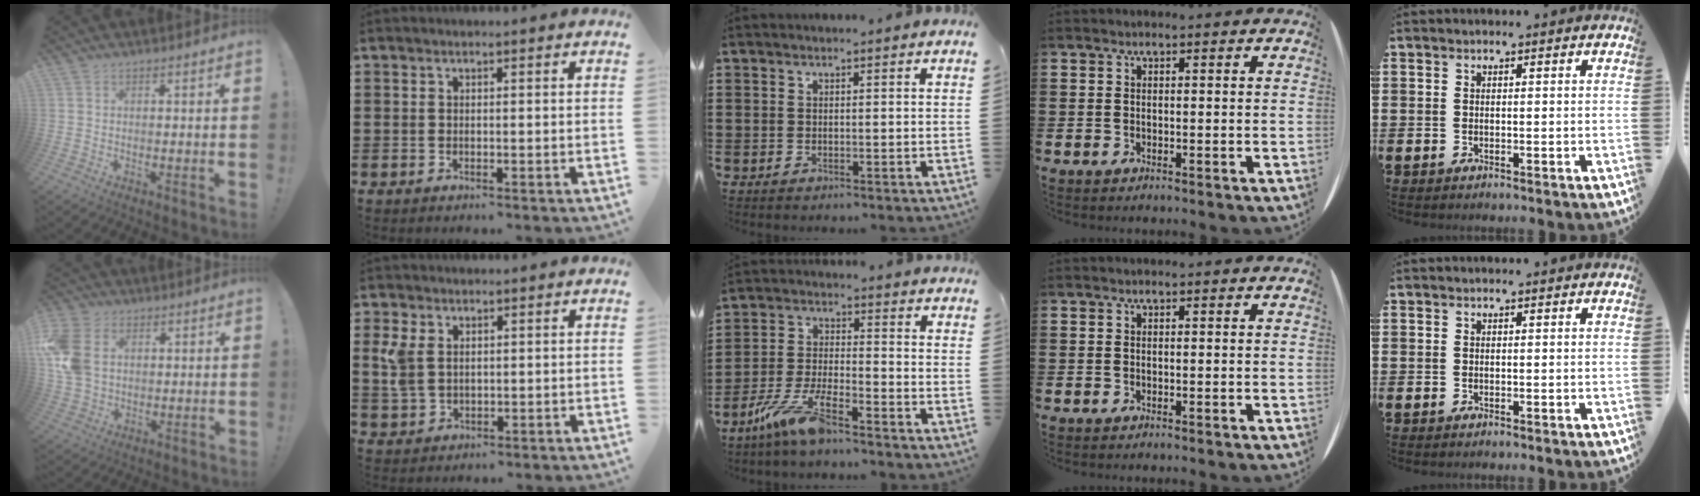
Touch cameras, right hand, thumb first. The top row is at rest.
{"thumb": {"total": 13.3, "force": [2.9, 9.8, 8.5], "torque": [-0.183, -0.002, 0.058]}, "index": {"total": 4.3, "force": [1.4, 2.9, 2.8], "torque": [-0.079, 0.005, 0.021]}, "middle": {"total": 7.9, "force": [-6.0, 1.1, 5.0], "torque": [-0.119, -0.010, -0.119]}}